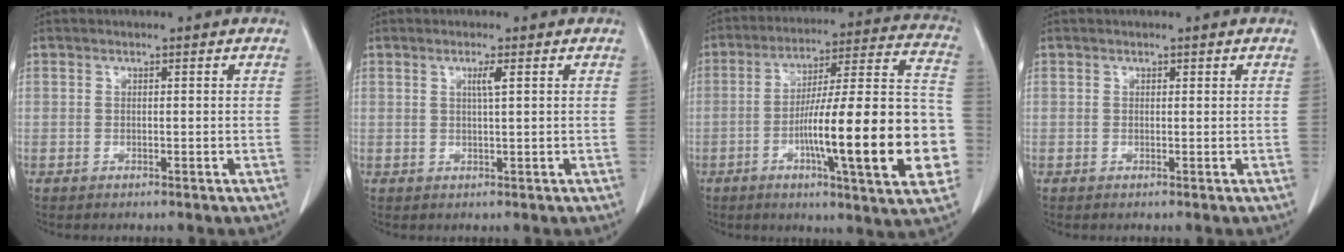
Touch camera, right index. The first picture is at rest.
{"total": 1.7, "force": [0.6, -0.2, 1.5], "torque": [-0.029, -0.002, 0.011]}
{"total": 24.4, "force": [-5.9, 2.2, 23.6], "torque": [-0.290, 0.013, -0.086]}
{"total": 0.0}